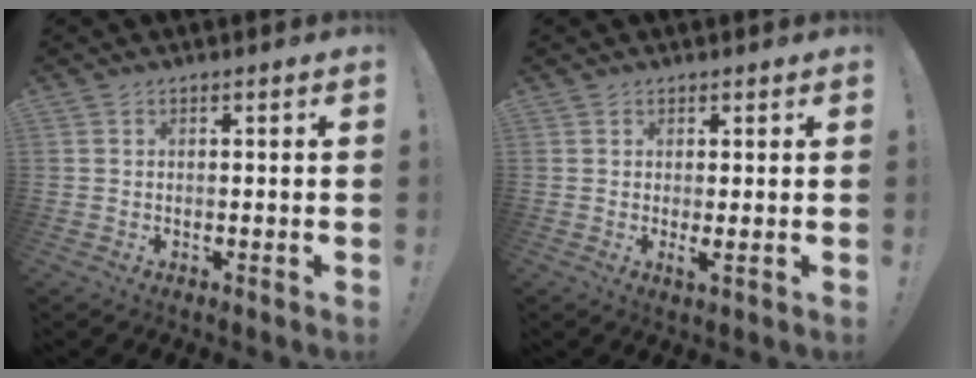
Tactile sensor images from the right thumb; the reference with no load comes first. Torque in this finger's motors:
{"motor_torque": [0.02, 0.03, 0.02, 0.01, 0.02]}